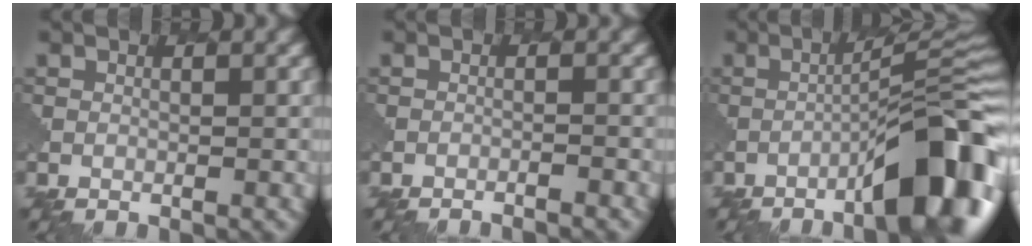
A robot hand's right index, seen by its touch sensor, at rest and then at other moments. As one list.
[{"total": 2.2, "force": [-2.1, 0.1, 0.6], "torque": [-0.001, 0.010, -0.033]}, {"total": 10.6, "force": [-4.9, 1.8, 9.2], "torque": [-0.123, 0.020, -0.074]}]